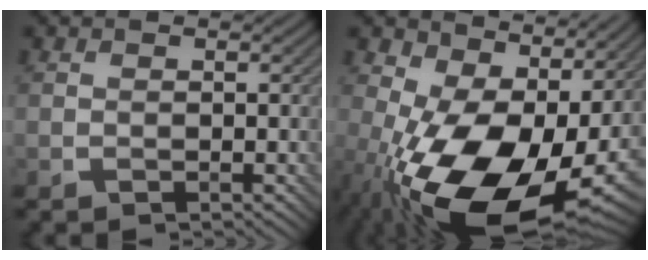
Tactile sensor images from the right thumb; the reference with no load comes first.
{"total": 16.9, "force": [-2.8, 9.4, 13.8], "torque": [-0.246, -0.009, -0.048]}